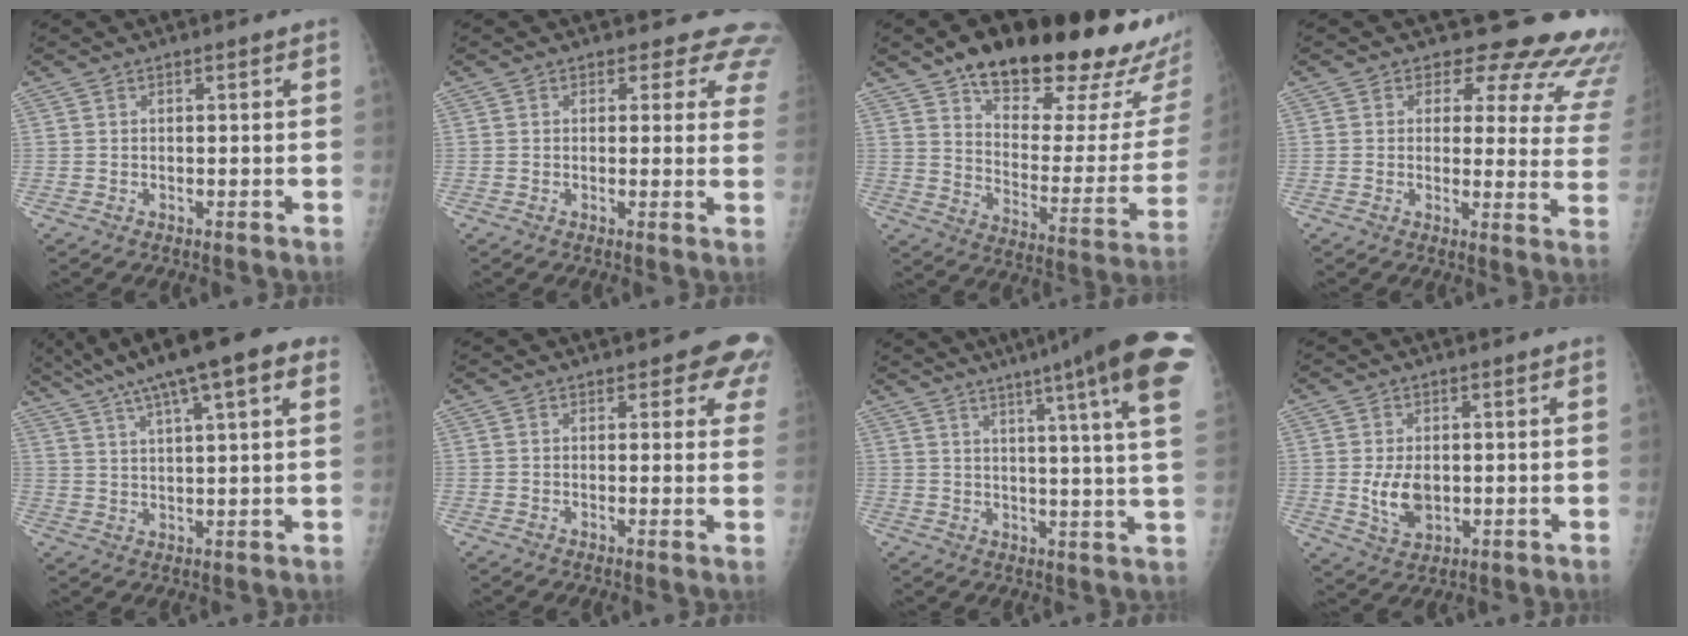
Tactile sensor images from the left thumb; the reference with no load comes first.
{"total": 7.0, "force": [6.0, 3.5, 0.8], "torque": [0.042, -0.021, 0.038]}
{"total": 31.8, "force": [20.8, 11.1, 21.2], "torque": [-0.270, -0.061, 0.295]}
{"total": 18.4, "force": [15.5, 7.4, 6.5], "torque": [-0.027, -0.112, 0.147]}
{"total": 18.3, "force": [11.0, 4.2, 14.0], "torque": [-0.231, 0.023, 0.172]}
{"total": 6.0, "force": [4.7, 2.8, 2.6], "torque": [0.011, -0.021, 0.034]}
{"total": 22.6, "force": [13.8, 1.3, 17.9], "torque": [-0.231, -0.045, 0.162]}
{"total": 6.3, "force": [-0.1, 4.1, 4.8], "torque": [-0.078, -0.011, 0.011]}